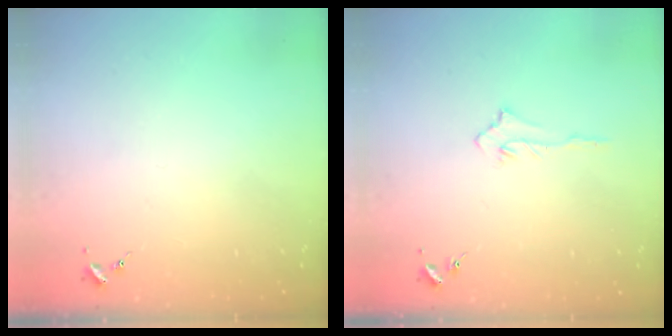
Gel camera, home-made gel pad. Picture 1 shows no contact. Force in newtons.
{"total": 3.4, "press": 3.4, "slide": 0.4}